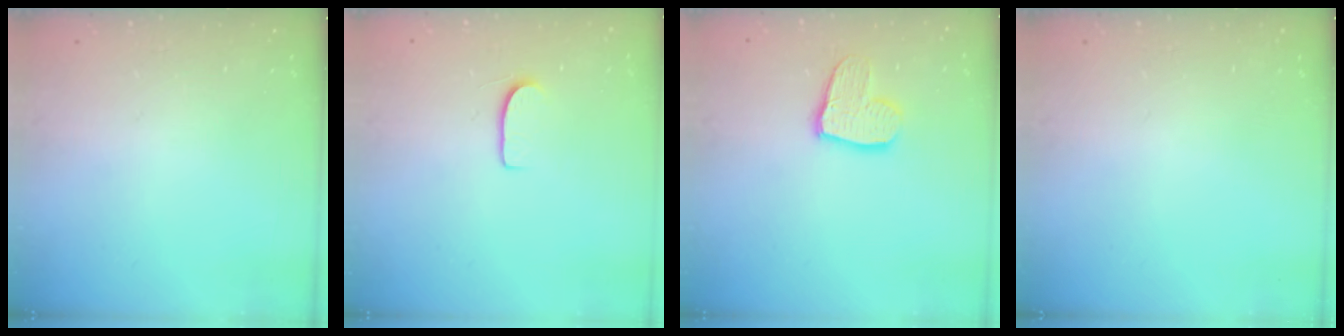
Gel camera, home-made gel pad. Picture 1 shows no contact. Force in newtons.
{"total": 5.9, "press": 5.9, "slide": 0.5}
{"total": 11.4, "press": 11.4, "slide": 1.0}
{"total": 0.0}